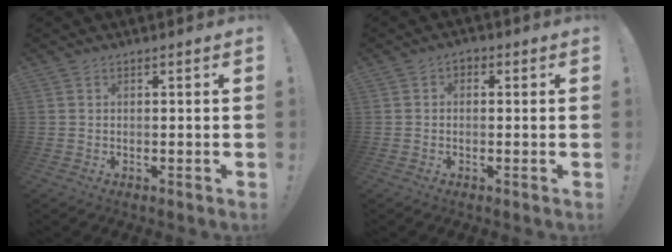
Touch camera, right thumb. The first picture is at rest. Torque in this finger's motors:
{"motor_torque": [0.03, -0.20, 0.01, -0.08, 0.00]}